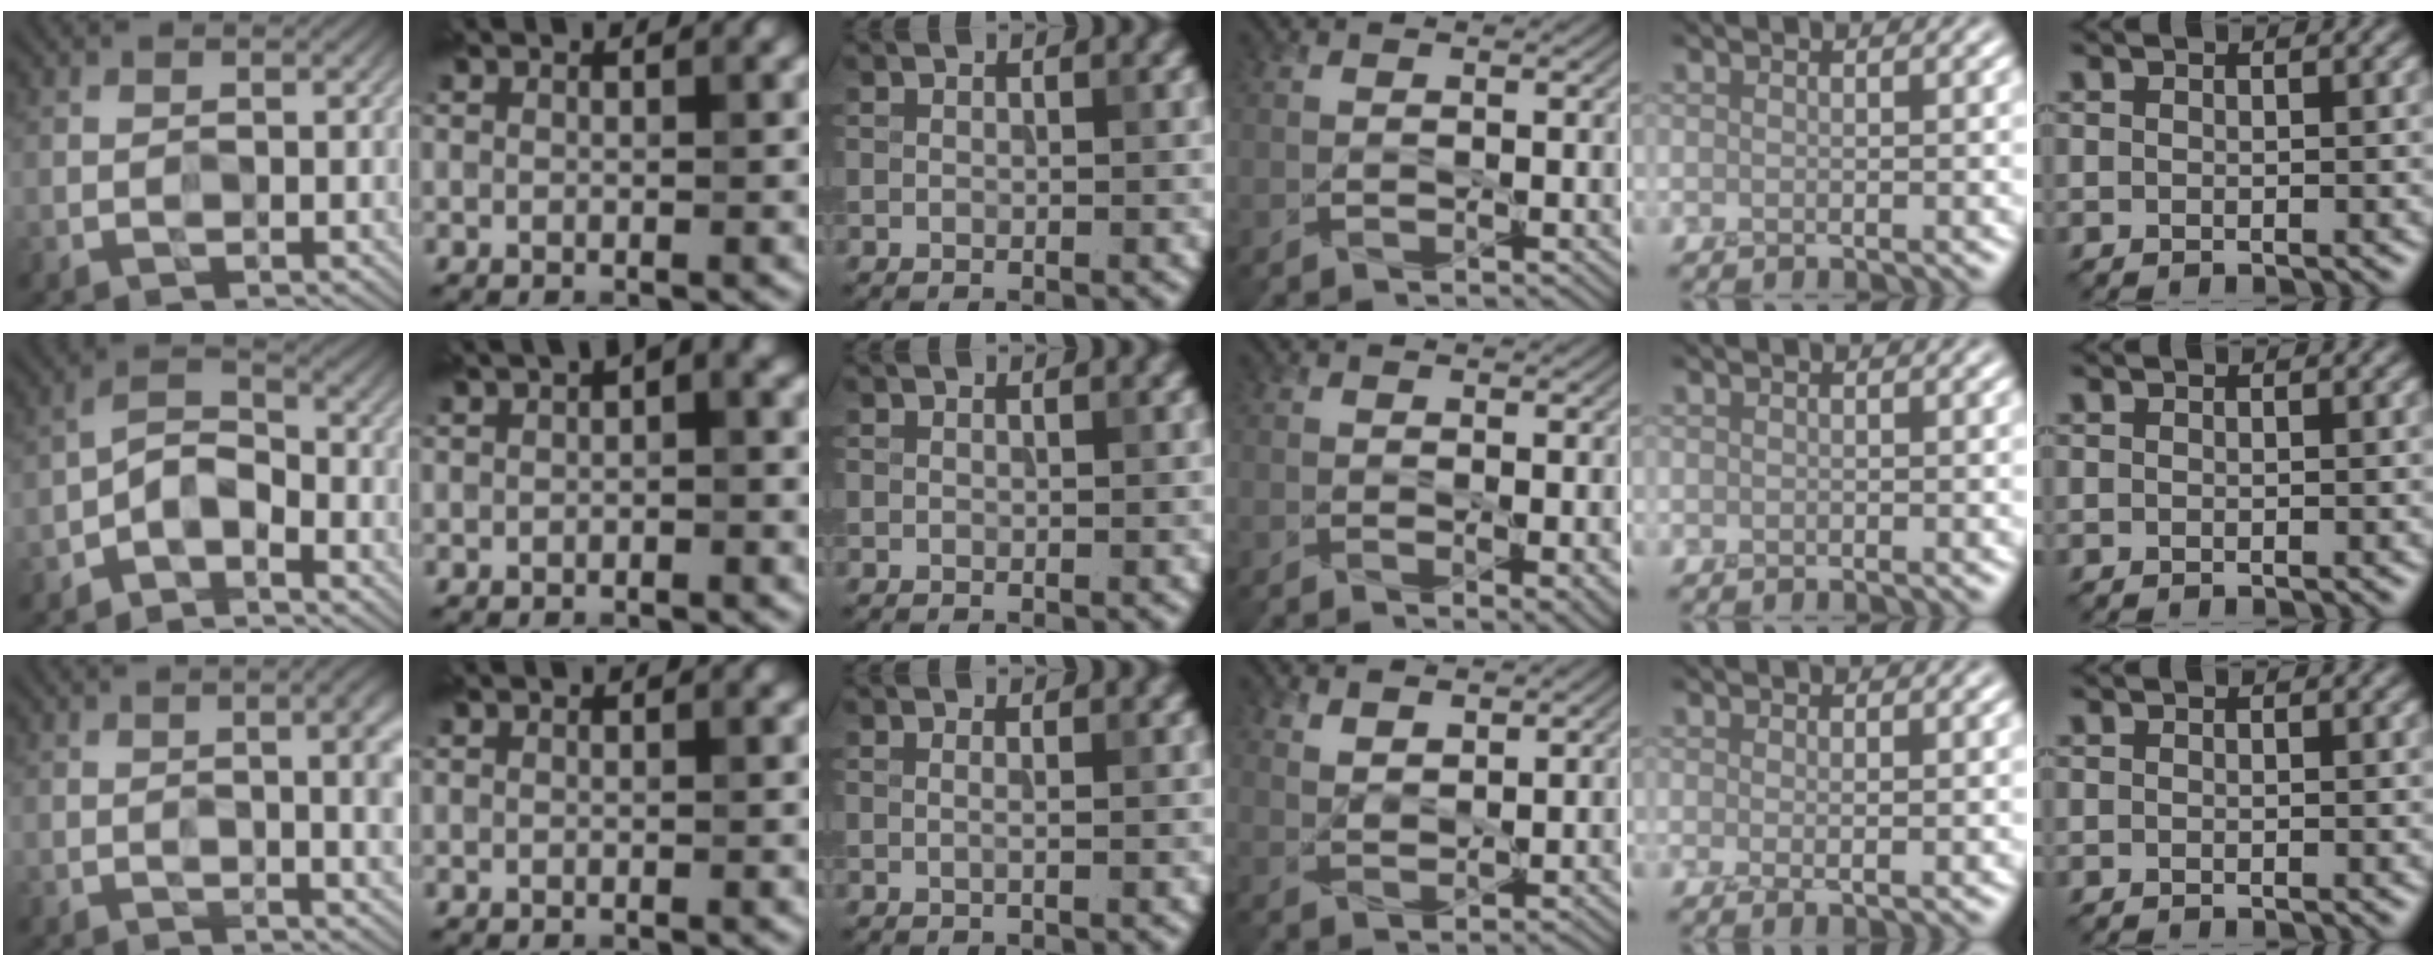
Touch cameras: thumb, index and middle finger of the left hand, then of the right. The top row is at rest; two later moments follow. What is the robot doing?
{"motion": "peel", "object": "velcro strap"}